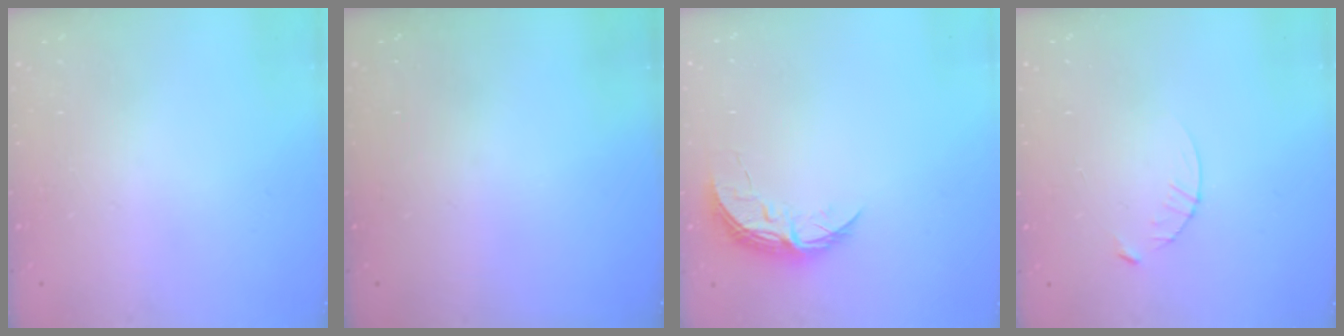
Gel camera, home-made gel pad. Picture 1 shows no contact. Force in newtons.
{"total": 0.0}
{"total": 5.9, "press": 5.9, "slide": 0.5}
{"total": 3.9, "press": 3.8, "slide": 0.4}